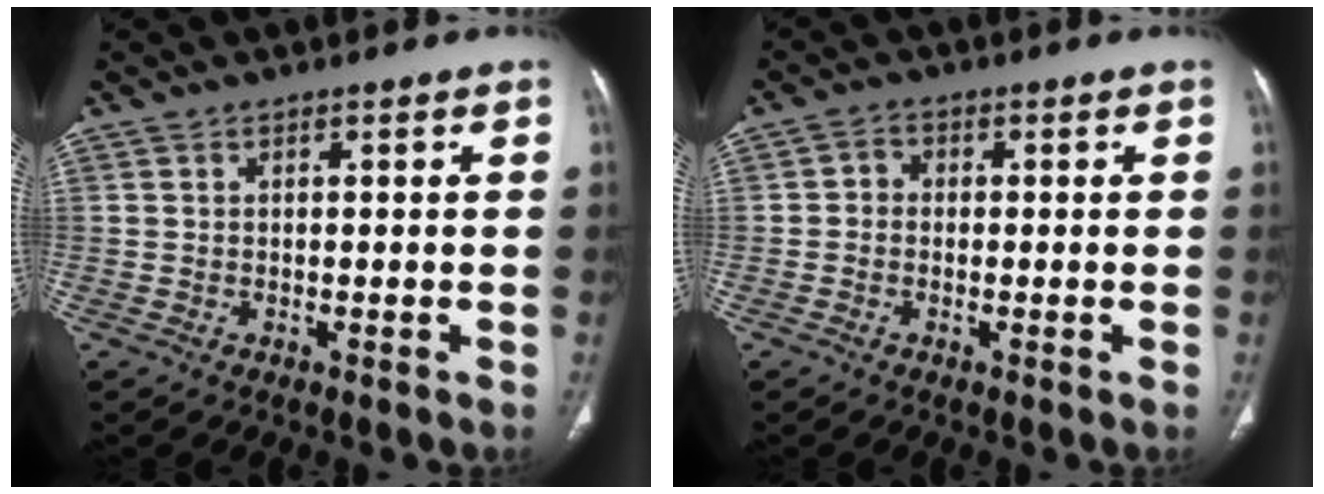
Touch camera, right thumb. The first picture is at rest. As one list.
[{"total": 2.3, "force": [-0.2, 2.0, 1.1], "torque": [-0.006, 0.008, -0.010]}]